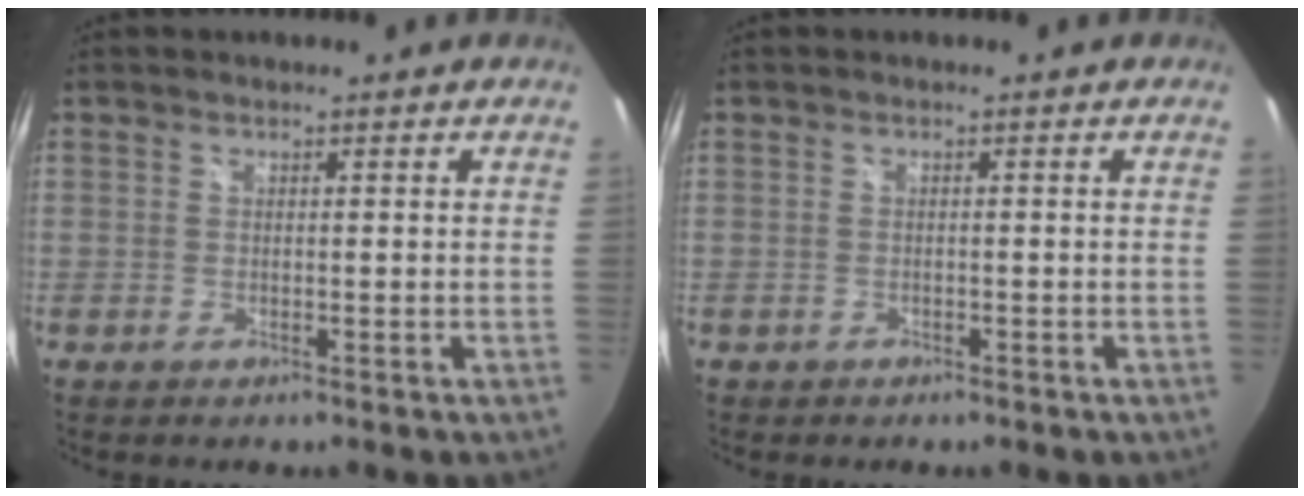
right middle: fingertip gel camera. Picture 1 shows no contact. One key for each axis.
{"total": 1.0, "fx": -0.6, "fy": 0.8, "fz": 0.2, "tx": -0.010, "ty": -0.002, "tz": -0.007}